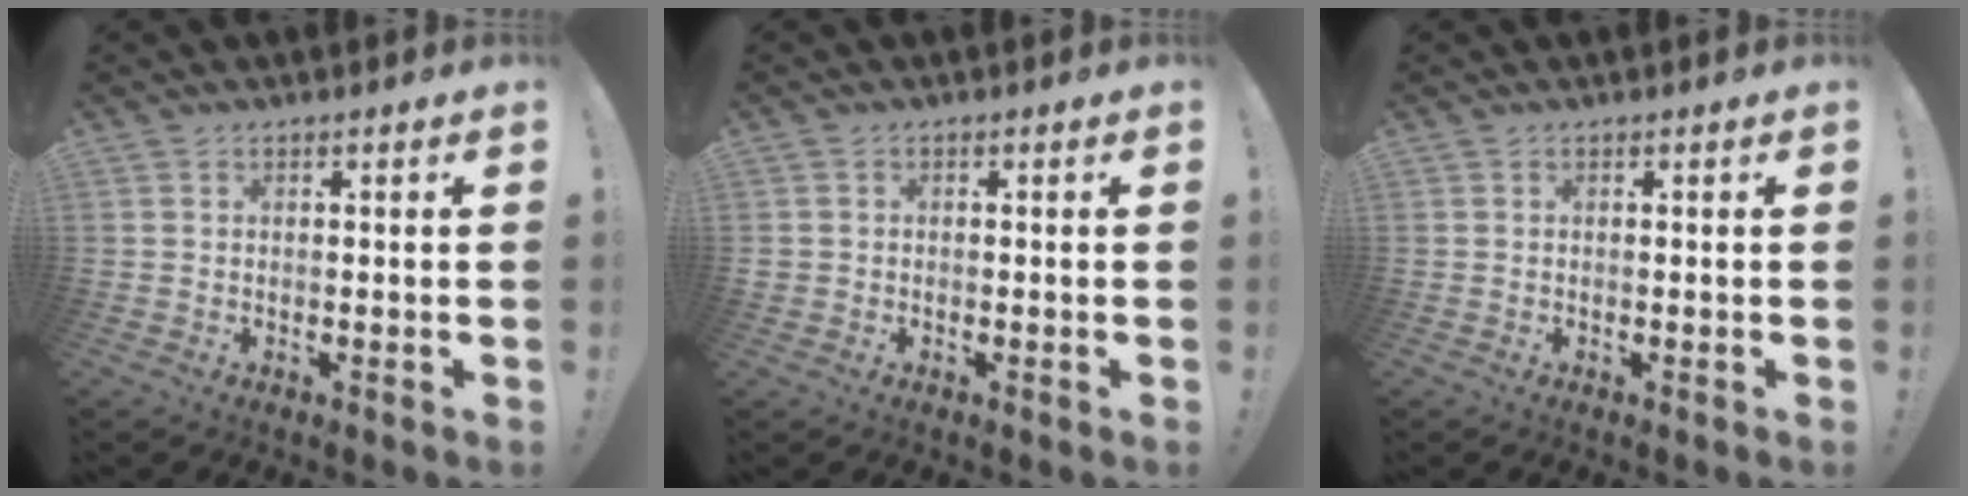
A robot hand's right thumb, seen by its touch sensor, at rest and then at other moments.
{"total": 1.3, "force": [-0.4, 1.2, 0.4], "torque": [-0.012, 0.008, -0.007]}
{"total": 0.0}